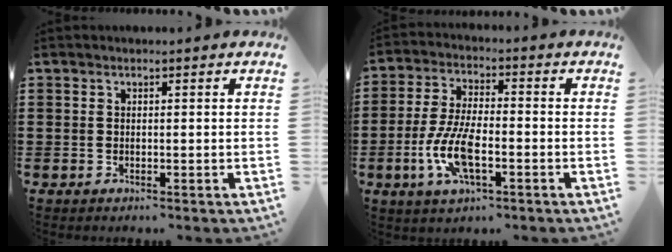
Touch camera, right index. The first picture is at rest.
{"total": 8.9, "force": [-3.0, 3.3, 7.7], "torque": [-0.174, -0.013, -0.059]}